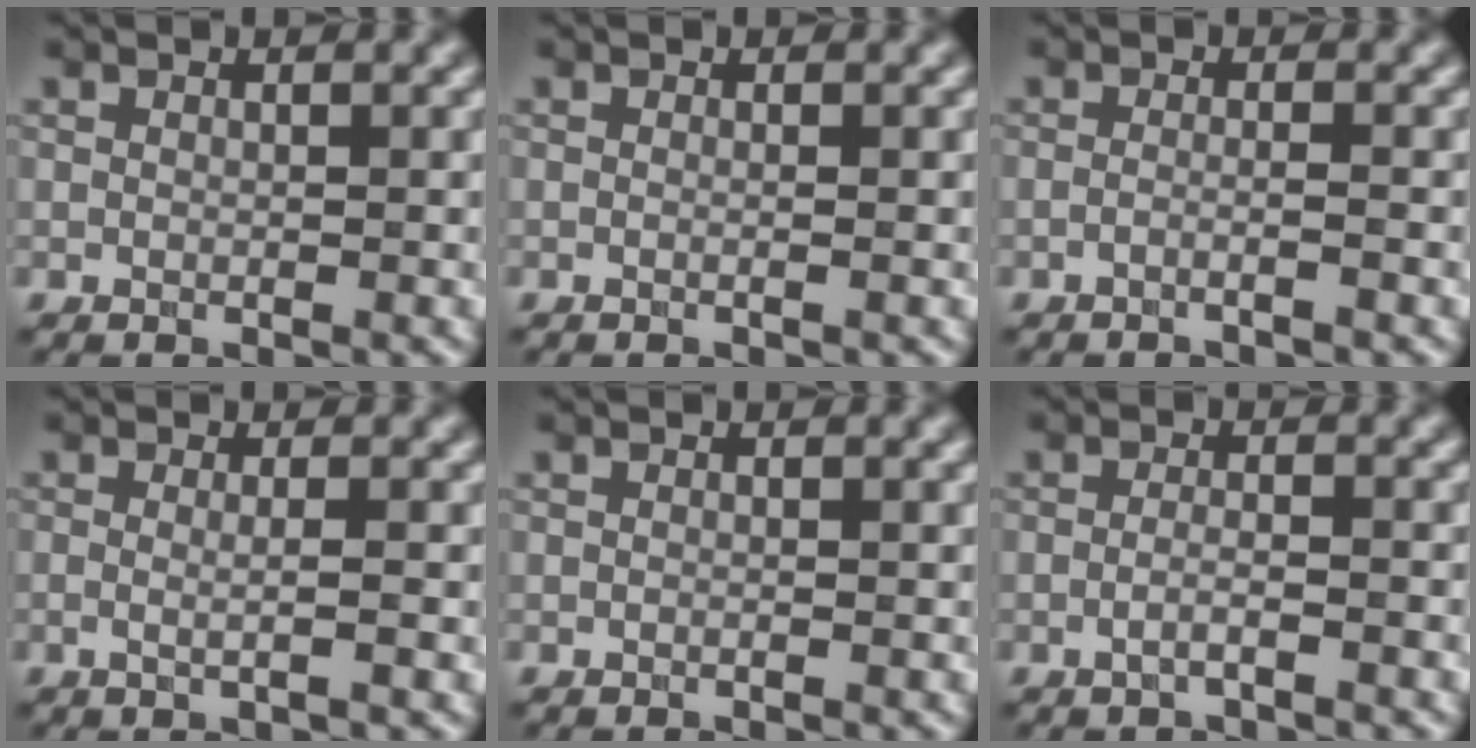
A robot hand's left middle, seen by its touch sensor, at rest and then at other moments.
{"total": 0.9, "force": [0.0, 0.5, 0.8], "torque": [-0.008, -0.013, -0.013]}
{"total": 1.5, "force": [-0.8, 0.3, 1.2], "torque": [-0.012, -0.003, -0.025]}
{"total": 2.1, "force": [0.0, 0.7, 2.0], "torque": [-0.023, -0.009, -0.016]}
{"total": 0.0}
{"total": 1.4, "force": [-0.8, 0.3, 1.2], "torque": [-0.022, -0.001, -0.018]}